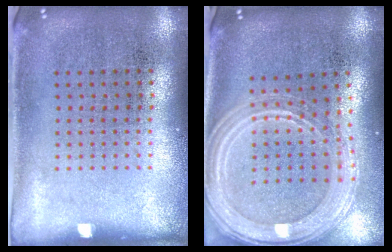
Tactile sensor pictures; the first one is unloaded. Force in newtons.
{"total": 2.3, "press": 2.1, "slide": 1.1}